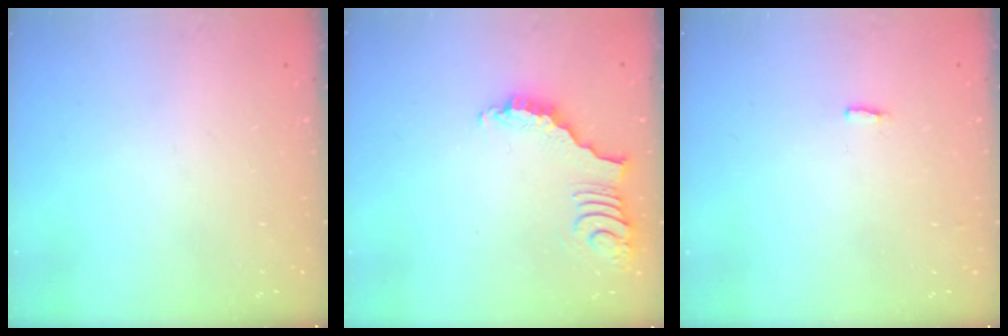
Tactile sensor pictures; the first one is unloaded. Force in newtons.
{"total": 3.9, "press": 3.8, "slide": 0.7}
{"total": 3.0, "press": 2.9, "slide": 0.5}